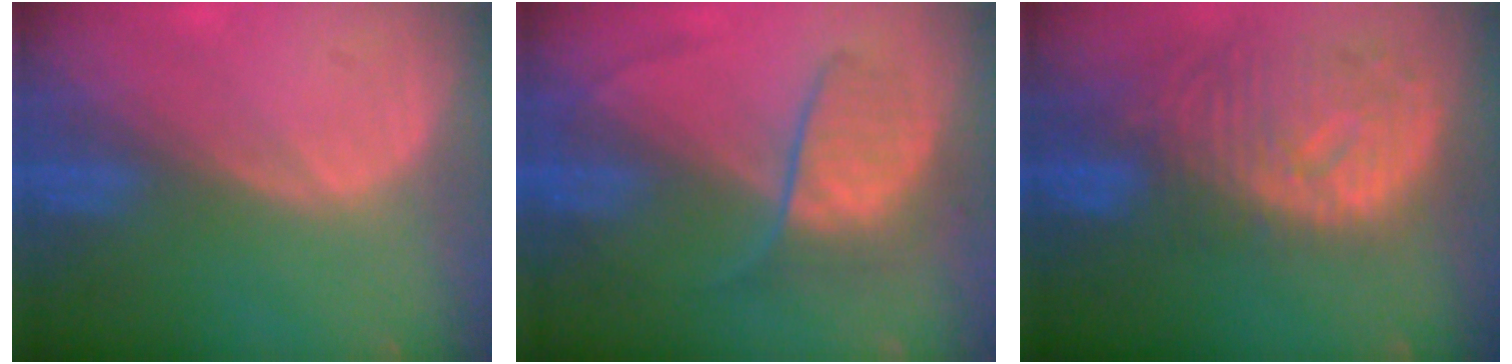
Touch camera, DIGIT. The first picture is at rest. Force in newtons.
{"total": 6.3, "press": 6.3, "slide": 0.7}
{"total": 11.3, "press": 9.9, "slide": 5.6}